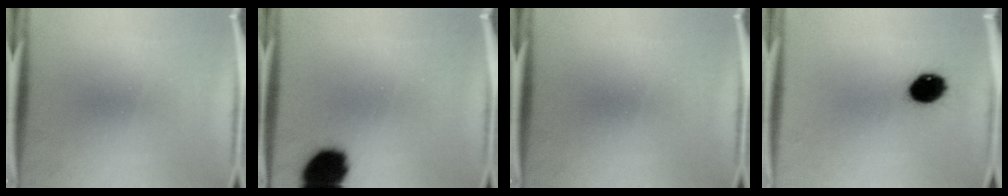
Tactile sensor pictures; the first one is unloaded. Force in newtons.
{"total": 14.1}
{"total": 0.0}
{"total": 9.1}